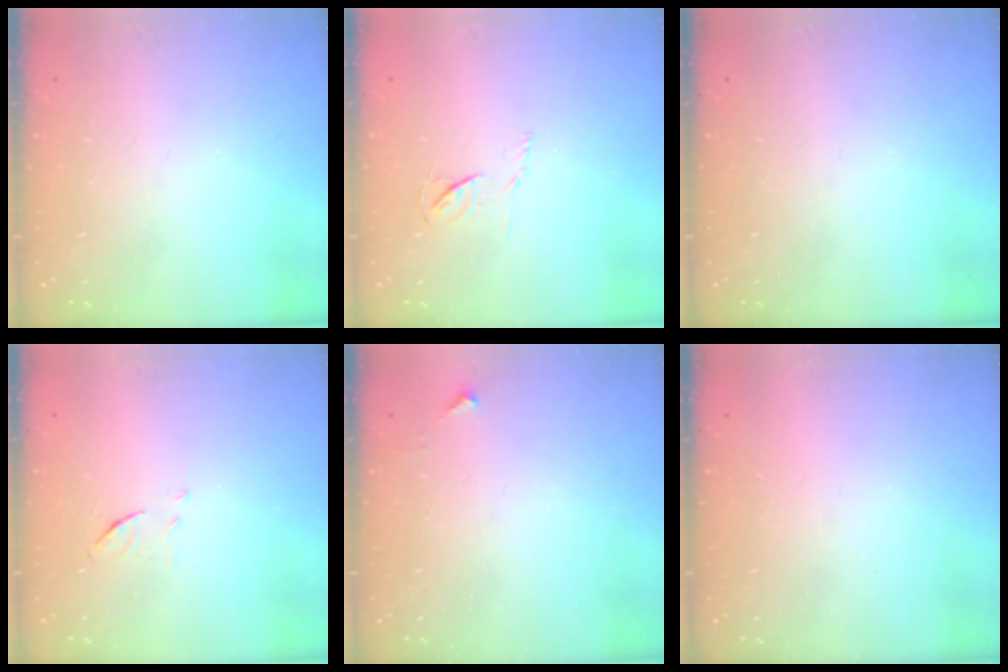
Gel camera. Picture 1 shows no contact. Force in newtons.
{"total": 3.9, "press": 3.8, "slide": 0.4}
{"total": 0.0}
{"total": 6.3, "press": 6.3, "slide": 0.6}
{"total": 3.4, "press": 3.4, "slide": 0.4}
{"total": 1.5, "press": 1.5, "slide": 0.1}